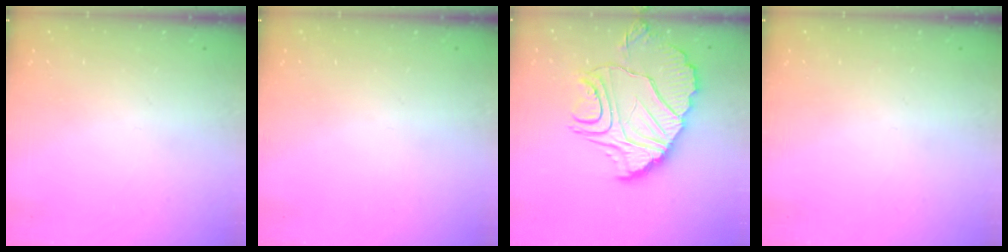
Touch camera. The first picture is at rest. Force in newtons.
{"total": 0.0}
{"total": 13.9, "press": 13.9, "slide": 0.6}
{"total": 0.0}